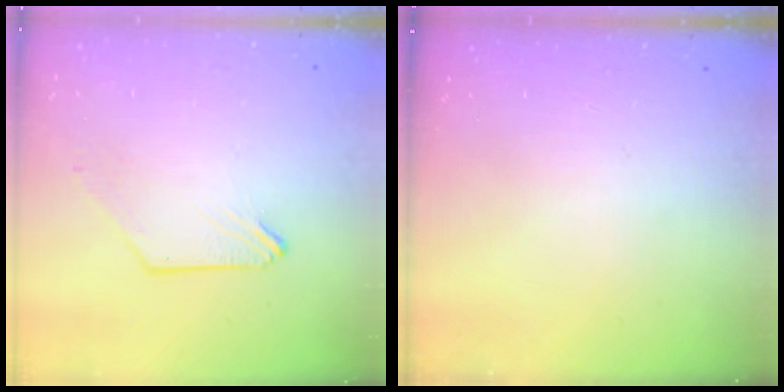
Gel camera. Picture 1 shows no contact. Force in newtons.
{"total": 0.0}